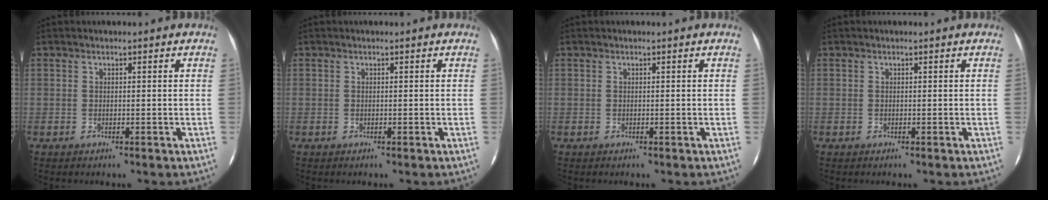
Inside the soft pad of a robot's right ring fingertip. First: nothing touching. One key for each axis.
{"total": 0.0}
{"total": 0.0}
{"total": 0.0}